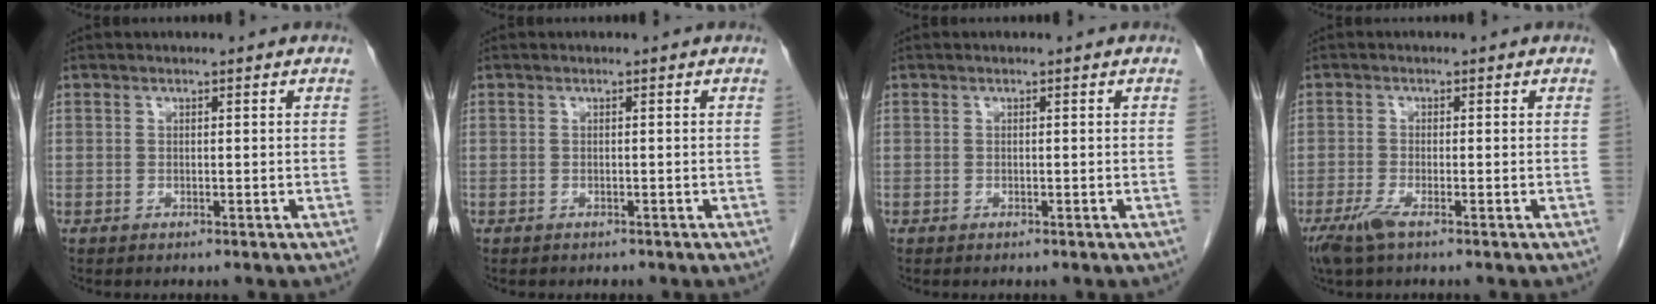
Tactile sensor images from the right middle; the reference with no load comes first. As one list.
[{"total": 0.8, "force": [-0.7, 0.4, 0.0], "torque": [-0.010, 0.000, -0.011]}, {"total": 0.0}, {"total": 3.2, "force": [-2.0, 0.4, 2.4], "torque": [-0.058, -0.010, -0.042]}]